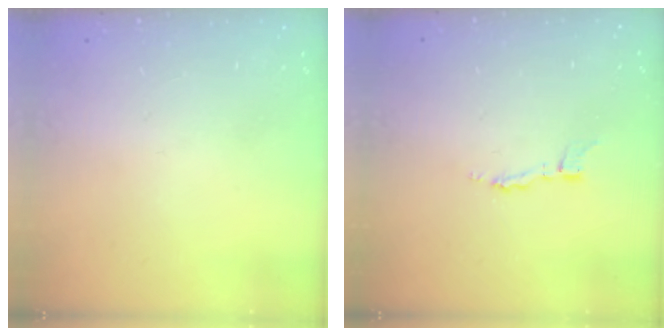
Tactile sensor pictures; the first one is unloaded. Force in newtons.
{"total": 2.9, "press": 2.9, "slide": 0.3}